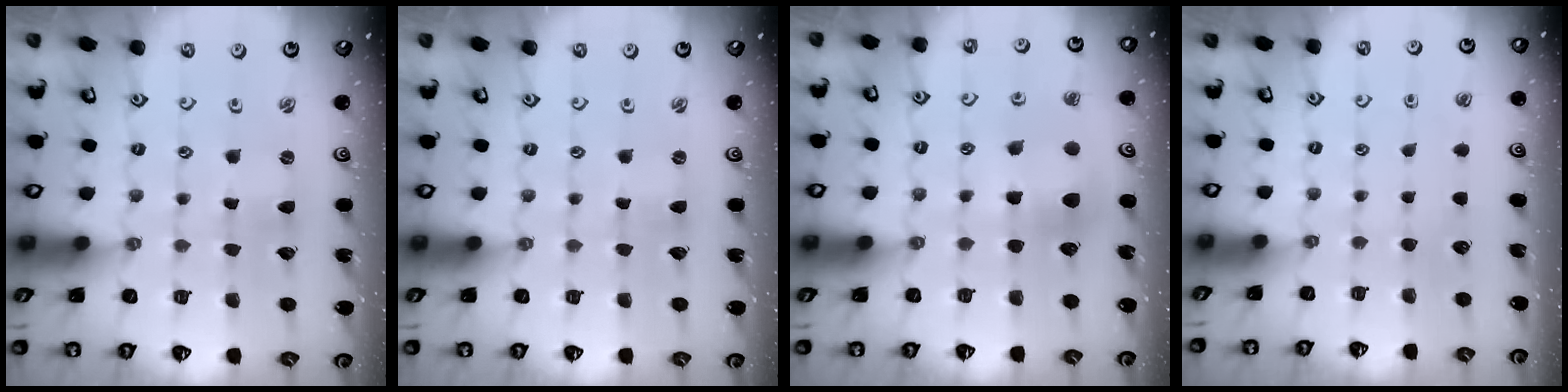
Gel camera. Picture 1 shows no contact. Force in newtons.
{"total": 0.0}
{"total": 6.1, "press": 6.1, "slide": 0.2}
{"total": 0.0}